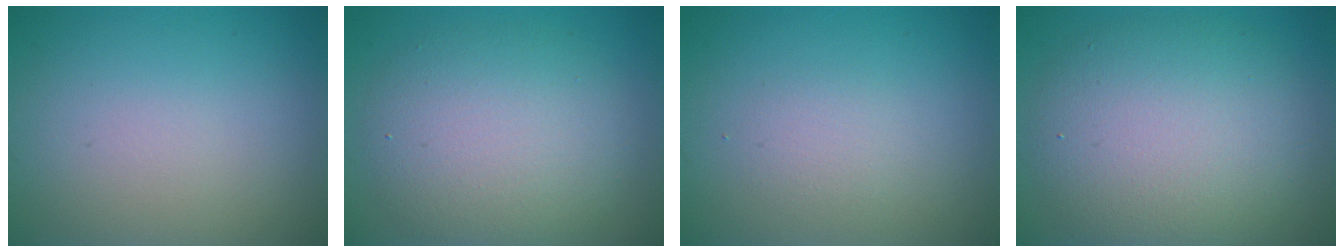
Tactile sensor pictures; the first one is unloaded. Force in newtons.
{"total": 6.2, "press": 6.2, "slide": 0.3}
{"total": 1.4, "press": 1.4, "slide": 0.1}
{"total": 8.3, "press": 8.3, "slide": 0.7}